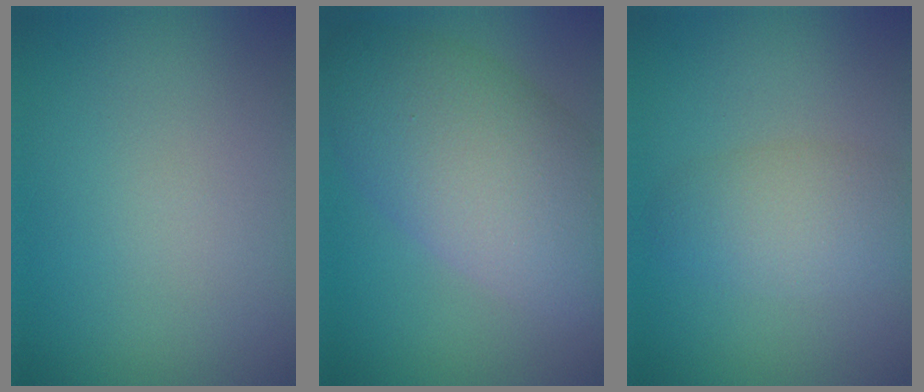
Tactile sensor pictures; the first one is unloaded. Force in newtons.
{"total": 9.6, "press": 9.6, "slide": 0.7}
{"total": 3.6, "press": 3.6, "slide": 0.1}